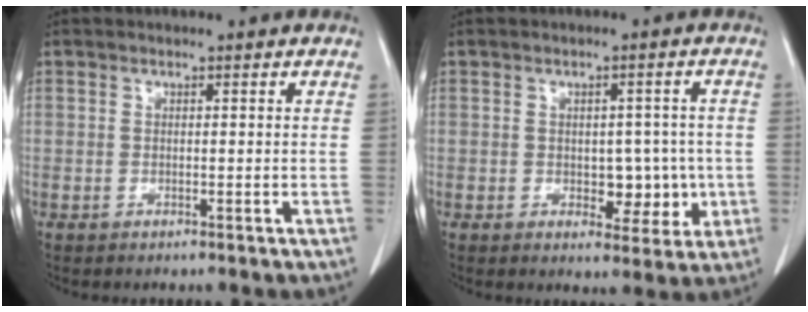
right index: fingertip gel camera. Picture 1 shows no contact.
{"total": 5.8, "force": [-0.7, 3.7, 4.4], "torque": [-0.041, 0.011, -0.001]}